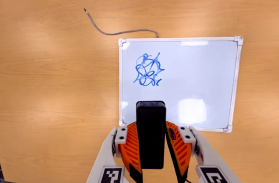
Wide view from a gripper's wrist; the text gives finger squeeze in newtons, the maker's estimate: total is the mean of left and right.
{"total": 7.3, "left": 6.2, "right": 8.4}